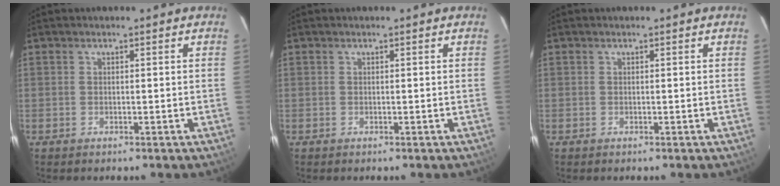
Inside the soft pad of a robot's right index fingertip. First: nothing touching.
{"total": 0.0}
{"total": 0.0}